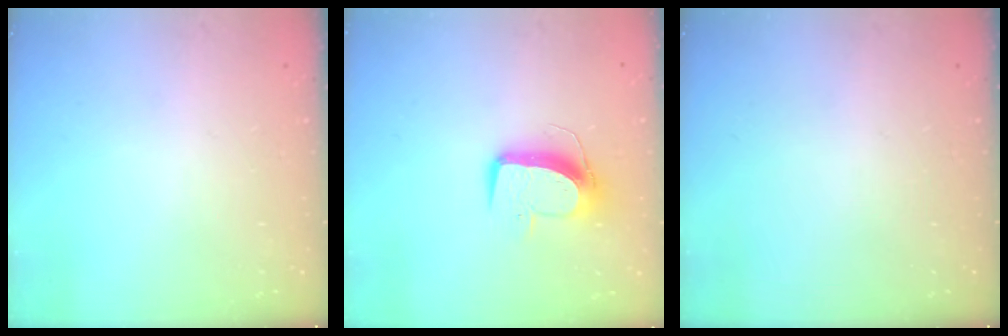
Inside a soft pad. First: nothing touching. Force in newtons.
{"total": 10.0, "press": 9.9, "slide": 0.9}
{"total": 0.0}